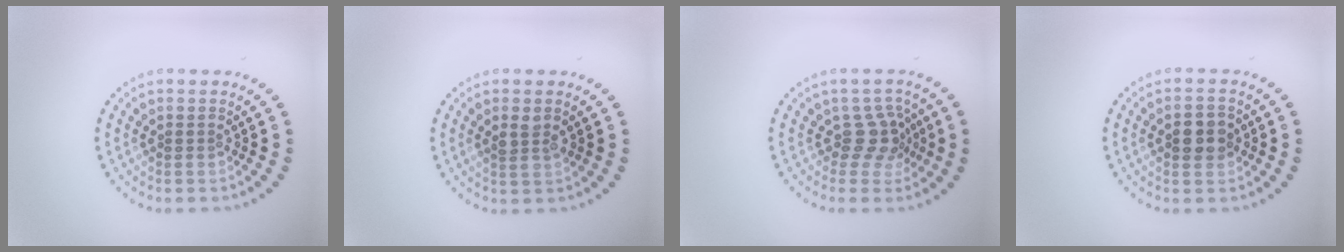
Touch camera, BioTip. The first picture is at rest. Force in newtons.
{"total": 1.7, "press": 1.7, "slide": 0.3}
{"total": 2.6, "press": 2.0, "slide": 1.7}
{"total": 2.6, "press": 2.6, "slide": 0.2}